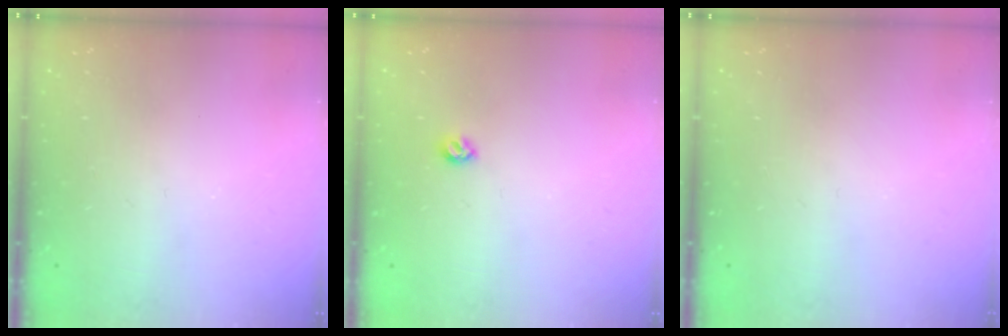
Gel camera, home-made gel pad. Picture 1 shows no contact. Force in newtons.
{"total": 5.3, "press": 5.3, "slide": 0.7}
{"total": 0.0}